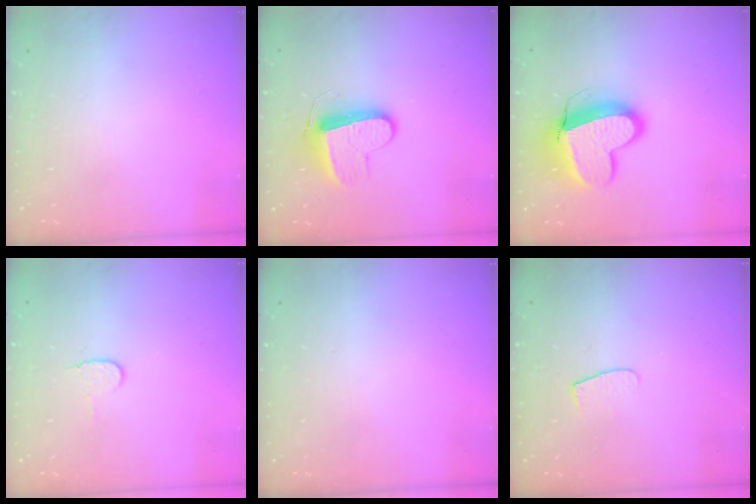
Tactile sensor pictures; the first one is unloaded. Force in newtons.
{"total": 9.6, "press": 9.6, "slide": 0.2}
{"total": 13.6, "press": 13.5, "slide": 1.7}
{"total": 4.9, "press": 4.9, "slide": 0.5}
{"total": 0.0}
{"total": 6.2, "press": 6.2, "slide": 0.7}